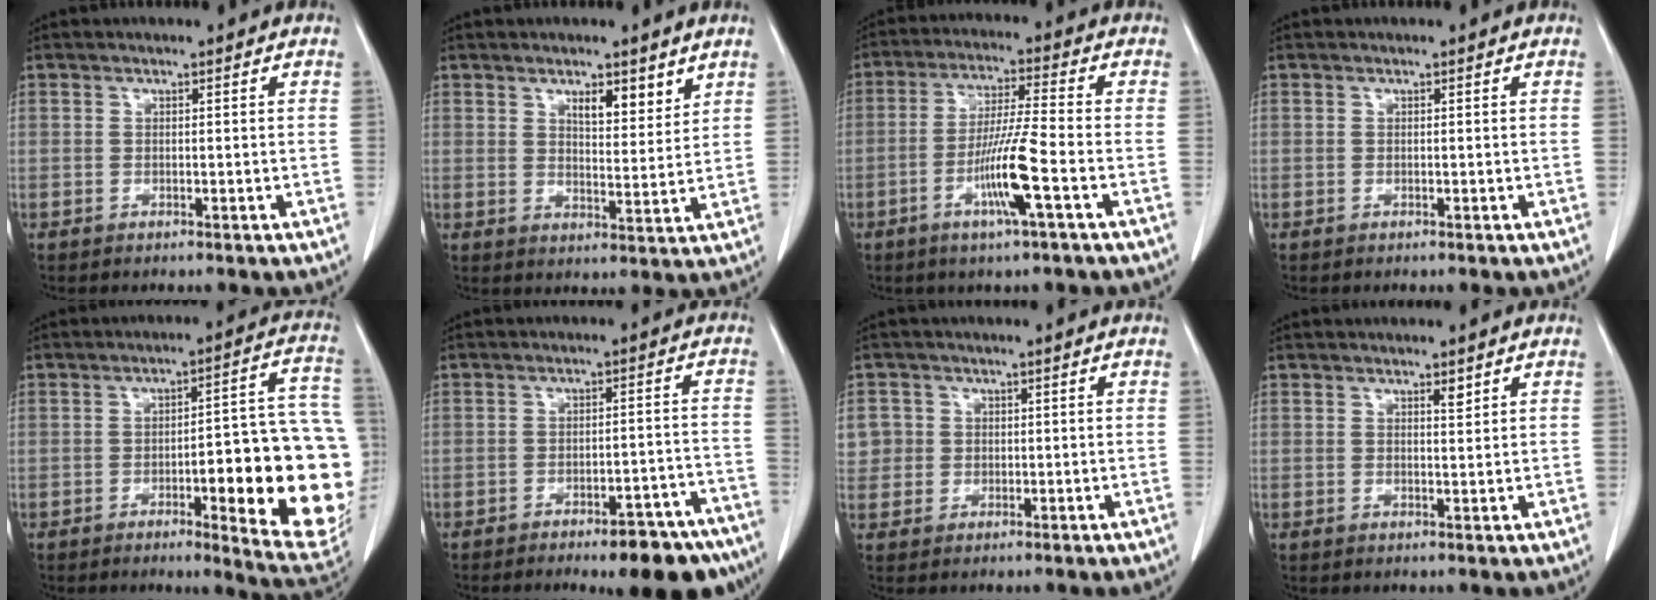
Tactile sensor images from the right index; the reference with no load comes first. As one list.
[{"total": 5.1, "force": [3.4, 1.7, 3.4], "torque": [-0.054, -0.007, 0.055]}, {"total": 9.4, "force": [-3.4, -0.5, 8.7], "torque": [-0.168, -0.011, -0.067]}, {"total": 0.0}, {"total": 21.6, "force": [-4.1, 3.8, 20.9], "torque": [-0.167, 0.025, -0.036]}, {"total": 12.6, "force": [-9.6, 3.2, 7.5], "torque": [-0.052, 0.024, -0.124]}, {"total": 4.2, "force": [0.7, 4.1, 0.3], "torque": [0.006, 0.010, 0.016]}, {"total": 1.2, "force": [0.8, 0.3, 0.8], "torque": [-0.017, -0.006, 0.013]}]